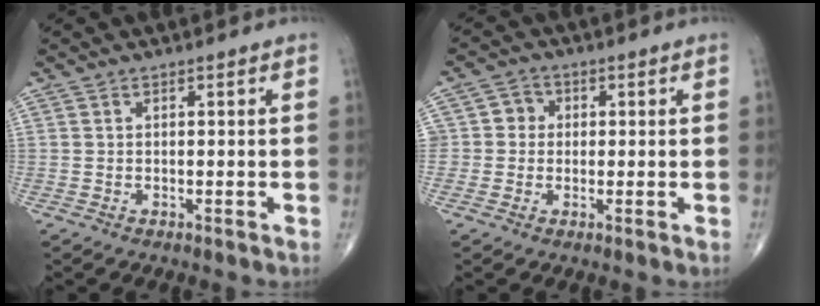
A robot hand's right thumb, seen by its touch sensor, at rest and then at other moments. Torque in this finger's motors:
{"motor_torque": [-0.01, -0.02, 0.34, 0.12, 0.02]}